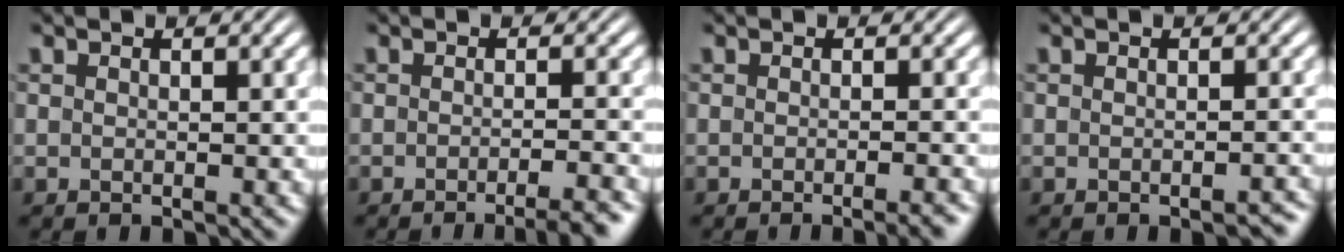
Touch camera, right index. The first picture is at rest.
{"total": 3.8, "force": [-3.2, 0.4, 2.0], "torque": [-0.016, 0.001, -0.055]}
{"total": 1.8, "force": [-1.5, 0.0, 1.1], "torque": [-0.012, 0.004, -0.028]}
{"total": 1.7, "force": [-1.5, 0.3, 0.7], "torque": [-0.011, 0.001, -0.022]}